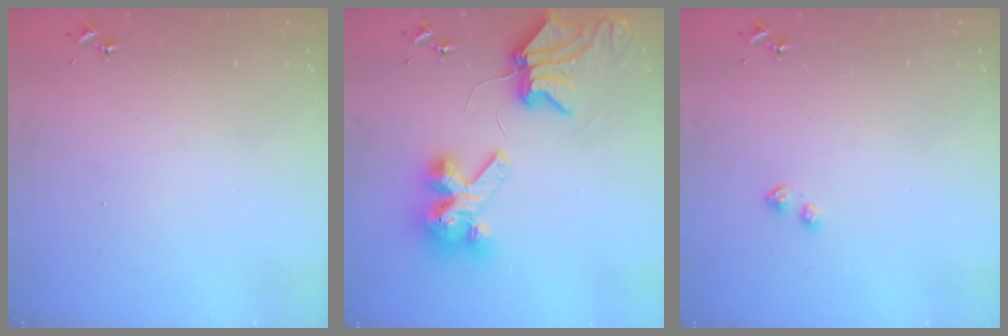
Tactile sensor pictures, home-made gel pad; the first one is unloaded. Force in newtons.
{"total": 12.7, "press": 12.6, "slide": 1.6}
{"total": 3.4, "press": 3.4, "slide": 0.4}